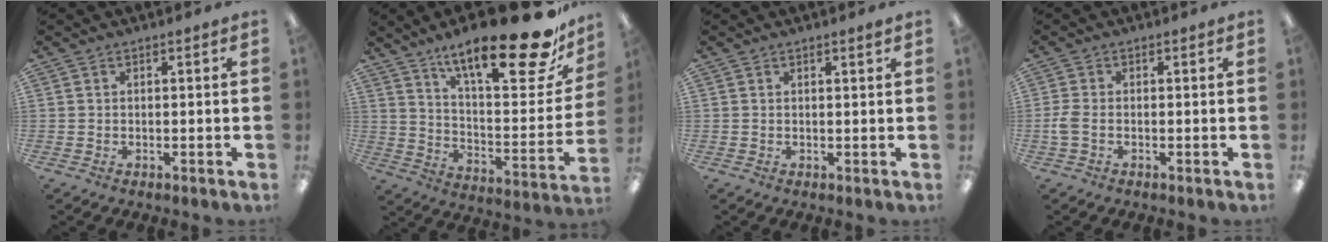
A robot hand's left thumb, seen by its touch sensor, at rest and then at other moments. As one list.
[{"total": 25.0, "force": [17.4, 6.5, 16.8], "torque": [-0.243, -0.126, 0.280]}, {"total": 0.8, "force": [0.7, -0.1, 0.2], "torque": [-0.005, -0.001, 0.013]}, {"total": 2.9, "force": [-0.6, 1.5, 2.4], "torque": [-0.053, 0.000, -0.013]}]